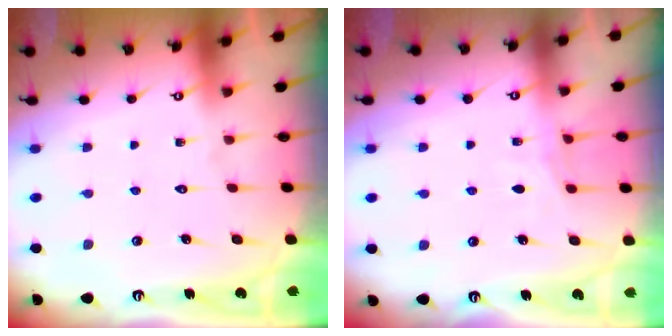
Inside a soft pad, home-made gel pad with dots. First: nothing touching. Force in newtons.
{"total": 6.3, "press": 6.3, "slide": 0.5}